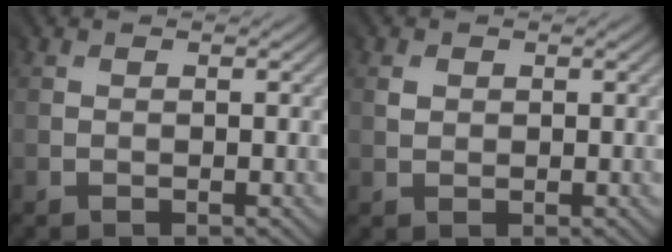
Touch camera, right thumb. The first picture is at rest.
{"total": 1.0, "force": [0.7, 0.6, -0.5], "torque": [0.004, -0.002, 0.013]}